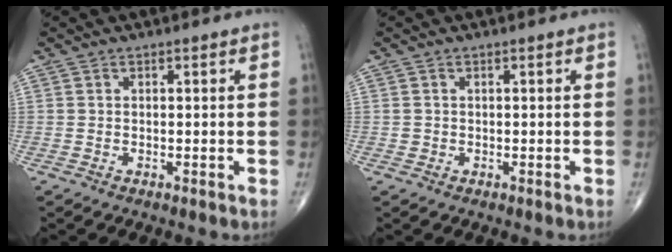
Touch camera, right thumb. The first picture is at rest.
{"total": 0.6, "force": [0.0, 0.6, 0.1], "torque": [0.001, 0.002, 0.001]}